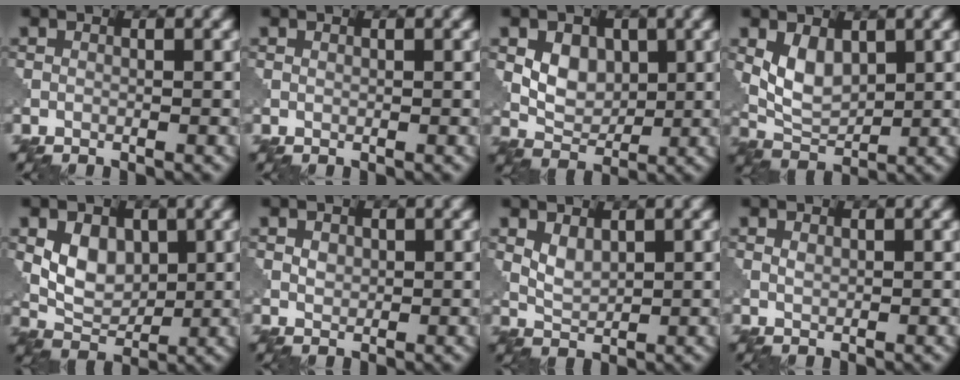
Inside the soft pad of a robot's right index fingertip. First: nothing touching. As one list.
[{"total": 0.0}, {"total": 3.9, "force": [0.8, 2.9, 2.5], "torque": [-0.044, -0.005, 0.011]}, {"total": 3.8, "force": [1.1, 2.4, 2.8], "torque": [-0.060, -0.006, 0.027]}, {"total": 4.4, "force": [0.8, 3.1, 3.0], "torque": [-0.056, -0.006, 0.014]}, {"total": 1.2, "force": [0.4, 0.9, 0.6], "torque": [-0.011, 0.000, 0.008]}, {"total": 2.0, "force": [0.9, 1.2, 1.4], "torque": [-0.033, -0.003, 0.022]}, {"total": 0.8, "force": [0.3, 0.5, 0.5], "torque": [-0.015, 0.000, 0.008]}]